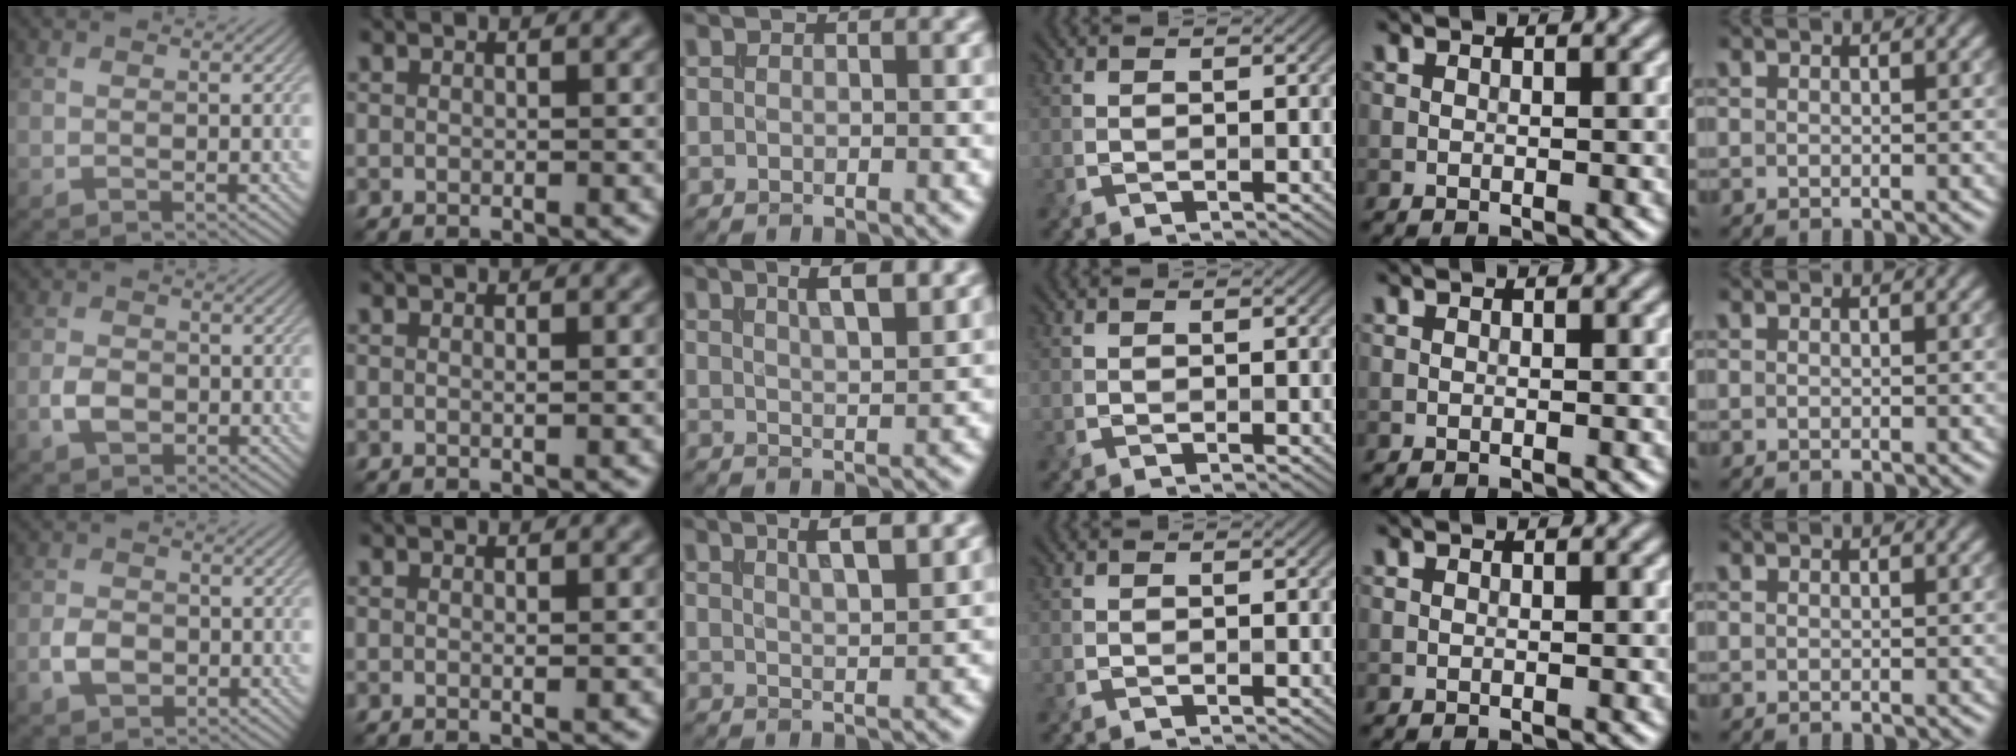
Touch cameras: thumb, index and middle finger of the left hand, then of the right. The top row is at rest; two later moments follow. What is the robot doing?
{"motion": "extract", "object": "file holder"}